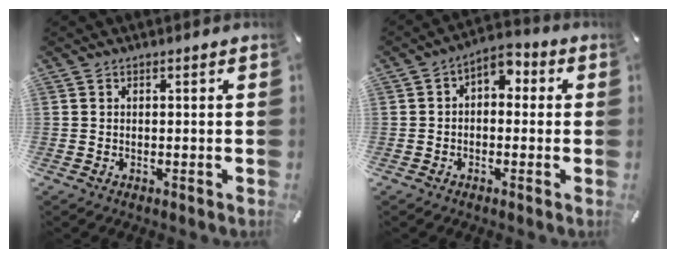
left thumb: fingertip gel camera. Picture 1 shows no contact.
{"total": 3.6, "force": [-0.3, 2.8, 2.3], "torque": [-0.044, 0.008, -0.010]}